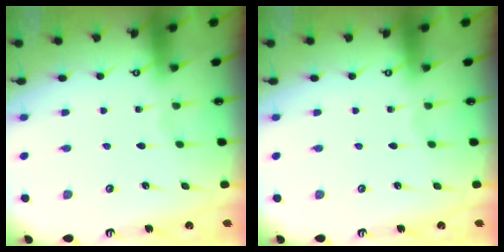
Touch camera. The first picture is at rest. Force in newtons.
{"total": 0.0}